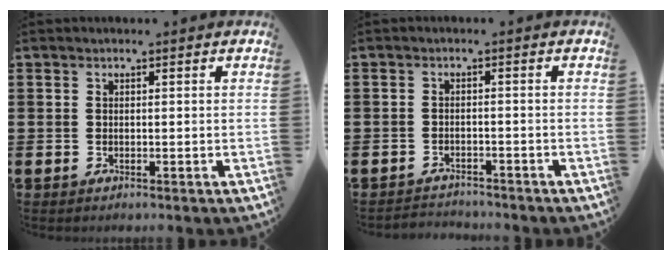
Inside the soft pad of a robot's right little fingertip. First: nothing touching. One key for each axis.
{"total": 1.7, "fx": -1.7, "fy": 0.0, "fz": -0.2, "tx": -0.002, "ty": 0.004, "tz": -0.037}